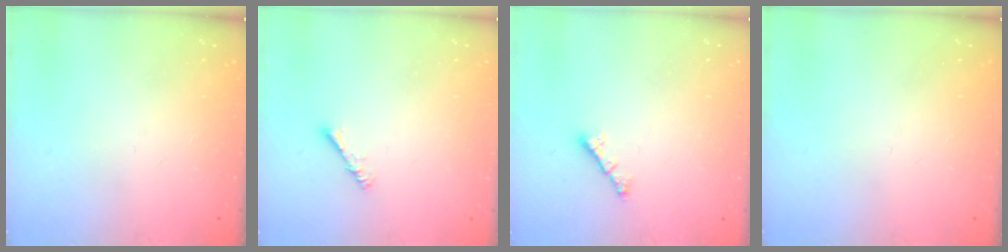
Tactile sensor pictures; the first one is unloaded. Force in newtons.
{"total": 2.4, "press": 2.4, "slide": 0.3}
{"total": 0.8, "press": 0.7, "slide": 0.4}
{"total": 0.0}